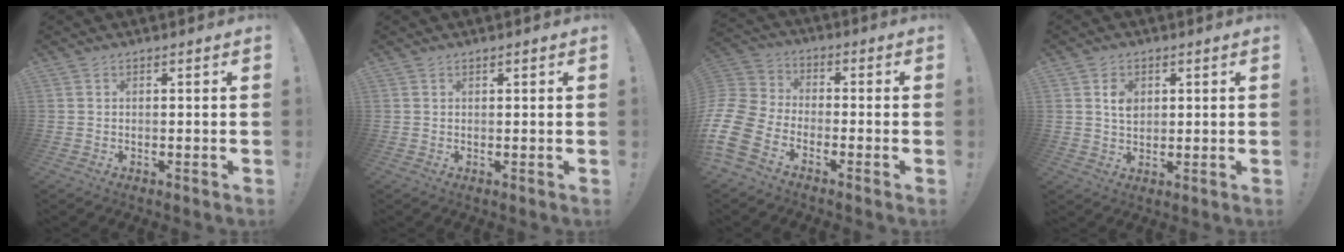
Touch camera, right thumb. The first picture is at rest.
{"total": 0.5, "force": [0.5, 0.2, 0.2], "torque": [0.004, -0.001, 0.007]}
{"total": 13.1, "force": [-7.4, 8.1, 7.1], "torque": [-0.161, 0.039, -0.130]}
{"total": 4.5, "force": [1.3, 3.4, 2.7], "torque": [-0.035, -0.002, 0.021]}